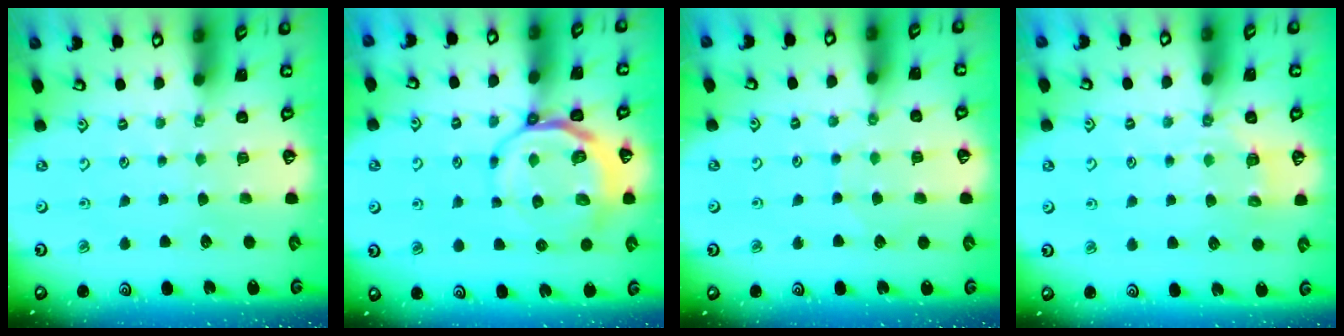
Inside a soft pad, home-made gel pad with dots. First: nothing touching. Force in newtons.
{"total": 9.7, "press": 9.5, "slide": 2.3}
{"total": 4.9, "press": 4.9, "slide": 0.5}
{"total": 5.2, "press": 5.0, "slide": 1.2}